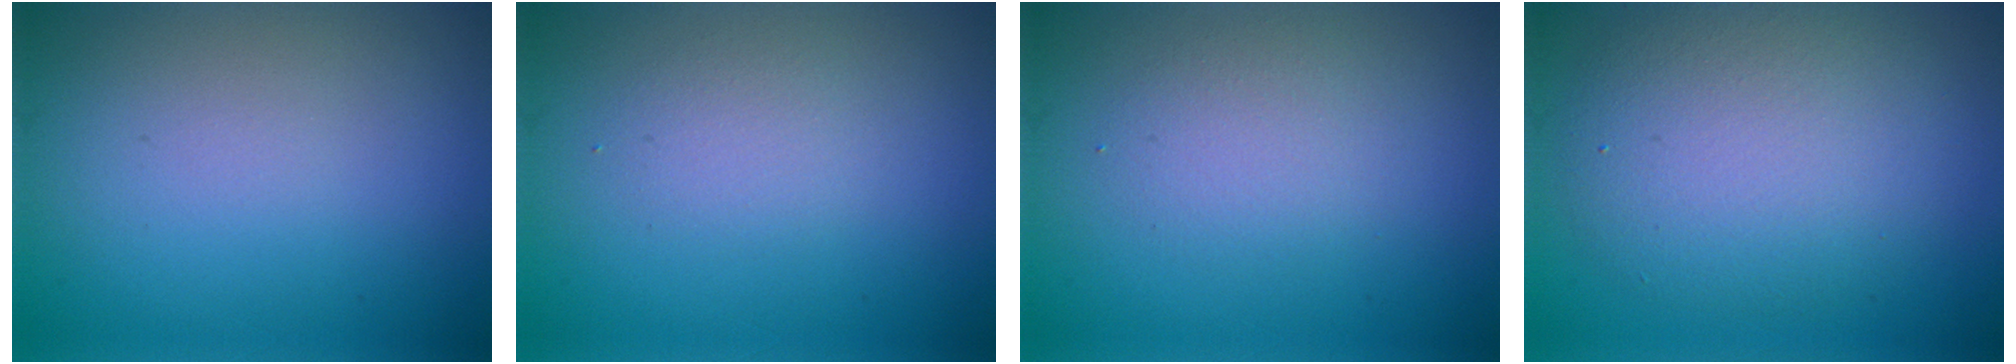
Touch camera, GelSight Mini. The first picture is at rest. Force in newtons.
{"total": 1.5, "press": 1.4, "slide": 0.1}
{"total": 2.1, "press": 2.1, "slide": 0.2}
{"total": 6.5, "press": 6.5, "slide": 0.3}